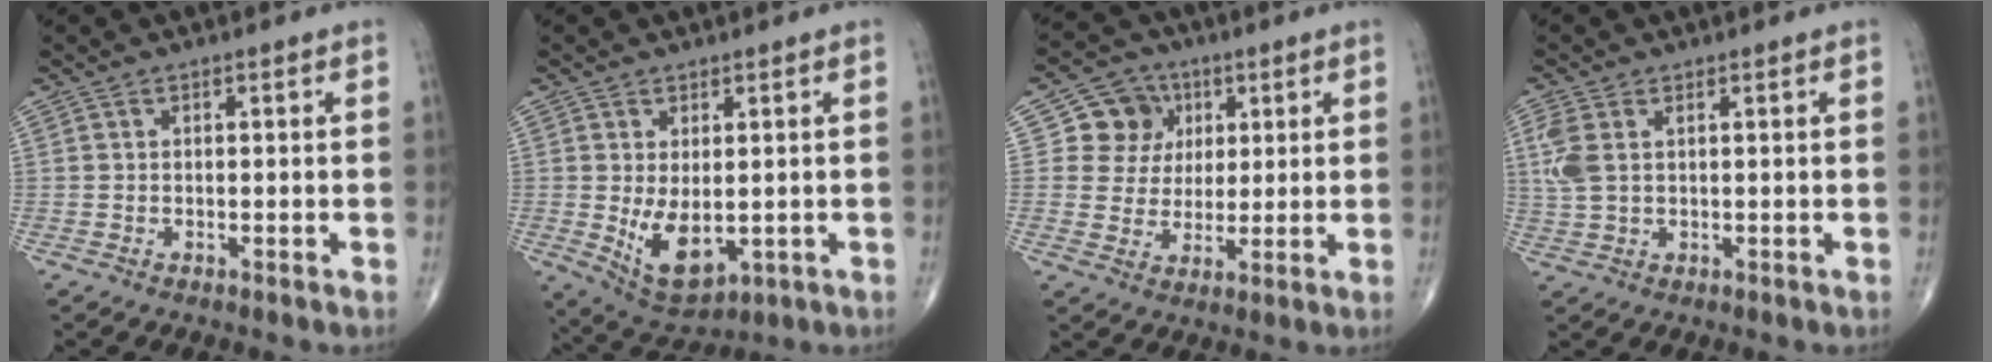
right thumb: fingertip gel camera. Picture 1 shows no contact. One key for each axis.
{"total": 8.9, "fx": -0.8, "fy": 4.8, "fz": 7.4, "tx": -0.115, "ty": -0.014, "tz": 0.007}
{"total": 8.7, "fx": 2.8, "fy": 8.0, "fz": 2.1, "tx": 0.007, "ty": -0.002, "tz": 0.045}
{"total": 5.0, "fx": 1.4, "fy": 2.8, "fz": 3.9, "tx": -0.117, "ty": 0.010, "tz": 0.032}